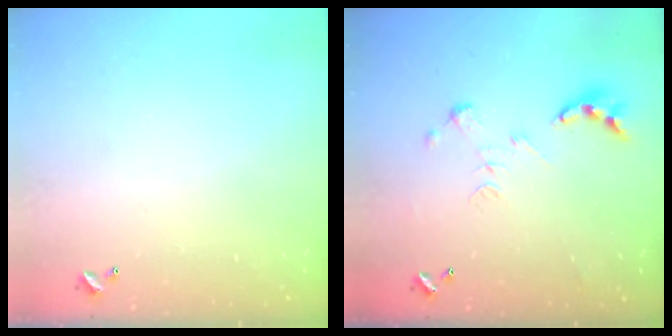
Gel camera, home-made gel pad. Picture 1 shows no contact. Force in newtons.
{"total": 0.0}